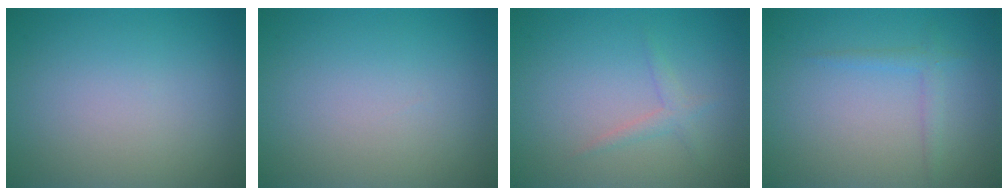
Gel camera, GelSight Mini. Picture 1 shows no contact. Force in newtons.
{"total": 0.0}
{"total": 1.3, "press": 1.3, "slide": 0.1}
{"total": 1.4, "press": 1.4, "slide": 0.0}